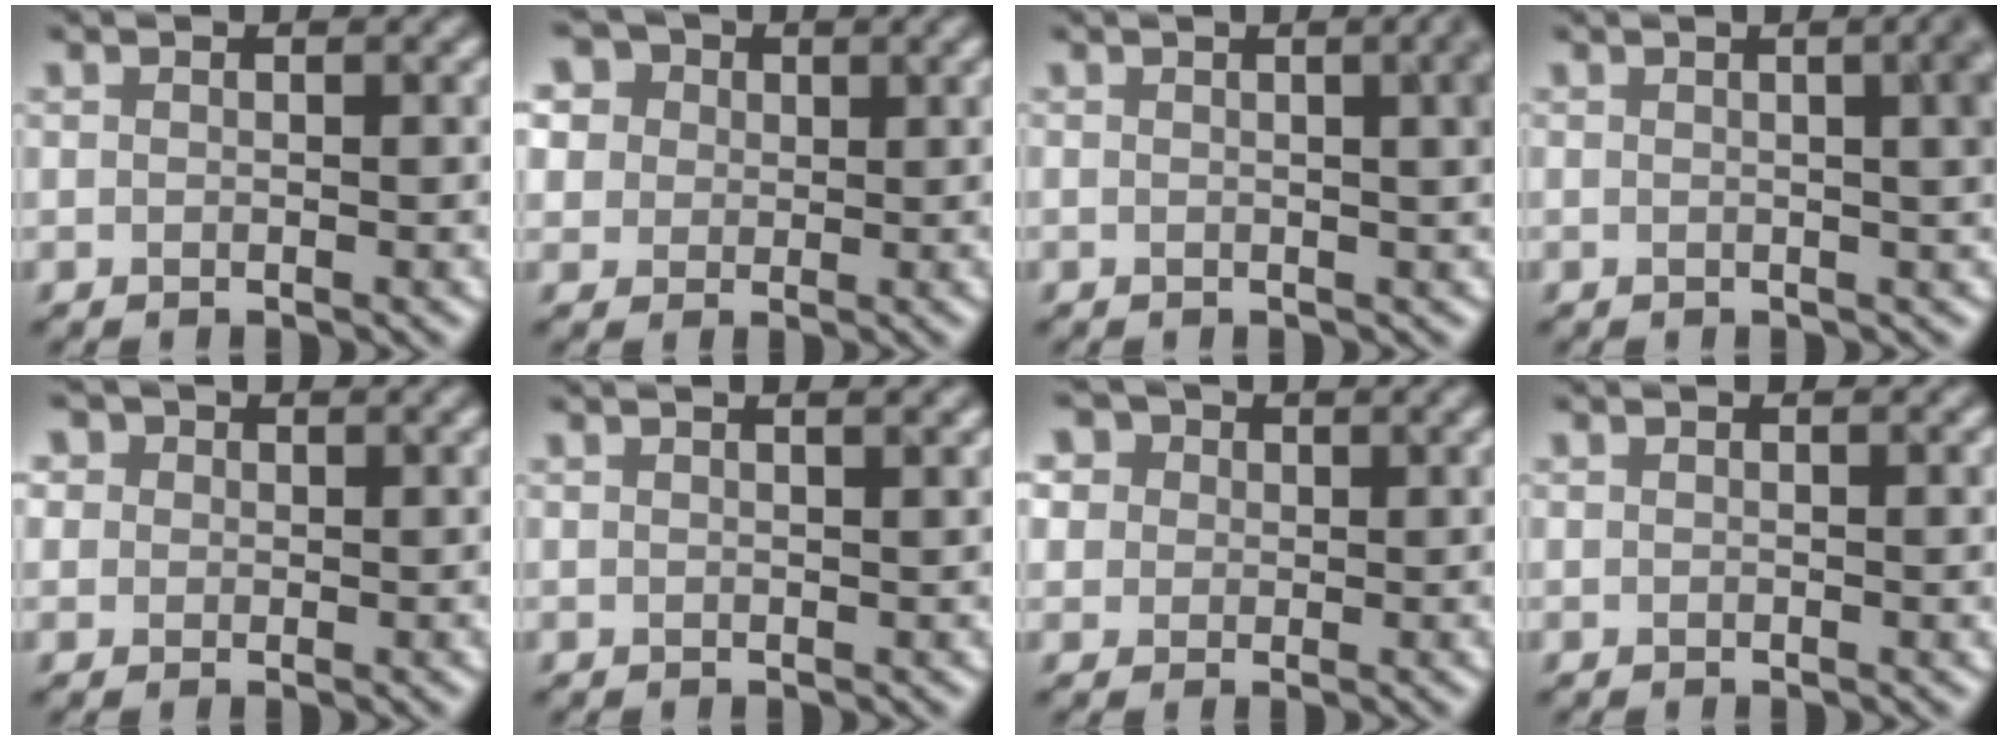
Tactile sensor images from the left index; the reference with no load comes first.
{"total": 9.7, "force": [5.1, 6.9, 4.5], "torque": [-0.101, 0.030, 0.059]}
{"total": 5.7, "force": [1.0, 2.5, 5.1], "torque": [-0.017, 0.029, -0.006]}
{"total": 6.3, "force": [1.0, 2.7, 5.6], "torque": [-0.014, 0.032, -0.004]}
{"total": 2.7, "force": [1.5, 2.1, 1.0], "torque": [-0.025, 0.011, 0.010]}
{"total": 2.9, "force": [1.8, 1.2, 2.0], "torque": [-0.003, 0.013, -0.006]}
{"total": 7.6, "force": [3.9, 5.4, 3.5], "torque": [-0.083, 0.023, 0.045]}
{"total": 1.2, "force": [0.5, 0.3, 1.1], "torque": [-0.009, 0.004, 0.006]}